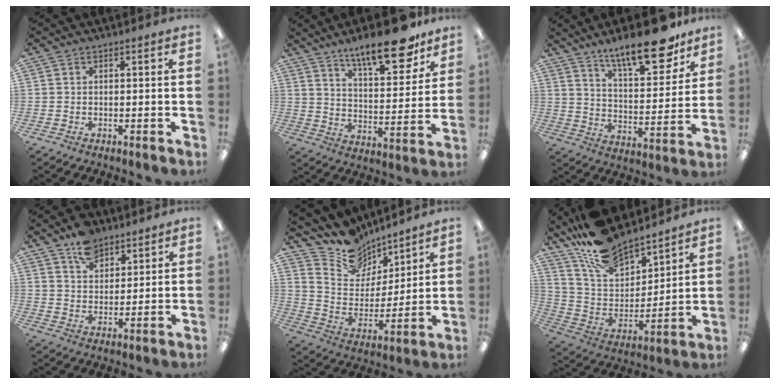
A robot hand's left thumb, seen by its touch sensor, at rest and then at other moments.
{"total": 17.5, "force": [13.0, 5.5, 10.3], "torque": [-0.152, -0.077, 0.214]}
{"total": 18.5, "force": [13.7, 5.9, 10.9], "torque": [-0.165, -0.085, 0.226]}
{"total": 8.3, "force": [6.1, 4.9, 2.7], "torque": [-0.044, -0.025, 0.110]}
{"total": 12.4, "force": [10.3, 6.7, 1.3], "torque": [-0.048, -0.094, 0.196]}
{"total": 15.9, "force": [14.2, 5.4, 4.8], "torque": [-0.124, -0.100, 0.262]}